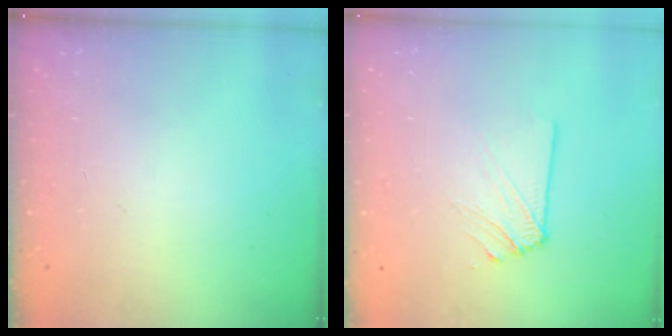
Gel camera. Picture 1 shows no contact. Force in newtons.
{"total": 2.9, "press": 2.8, "slide": 0.5}